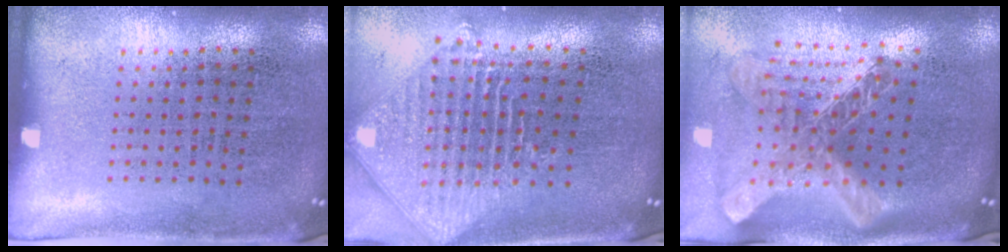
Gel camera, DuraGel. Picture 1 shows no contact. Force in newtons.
{"total": 2.3, "press": 1.8, "slide": 1.4}
{"total": 2.8, "press": 1.9, "slide": 2.1}